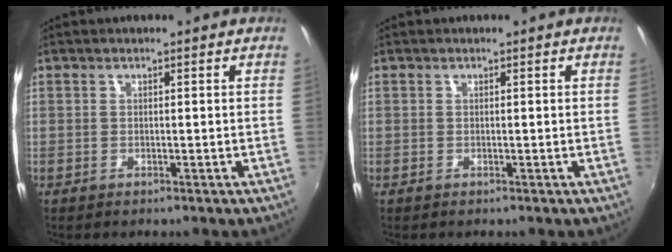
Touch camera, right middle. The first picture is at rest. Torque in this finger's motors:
{"motor_torque": [0.00, 0.00, 0.00, 0.01]}